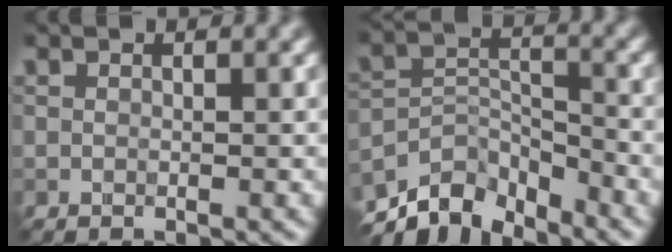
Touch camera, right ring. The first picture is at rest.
{"total": 6.5, "force": [-5.7, 2.4, 1.8], "torque": [-0.031, -0.006, -0.107]}